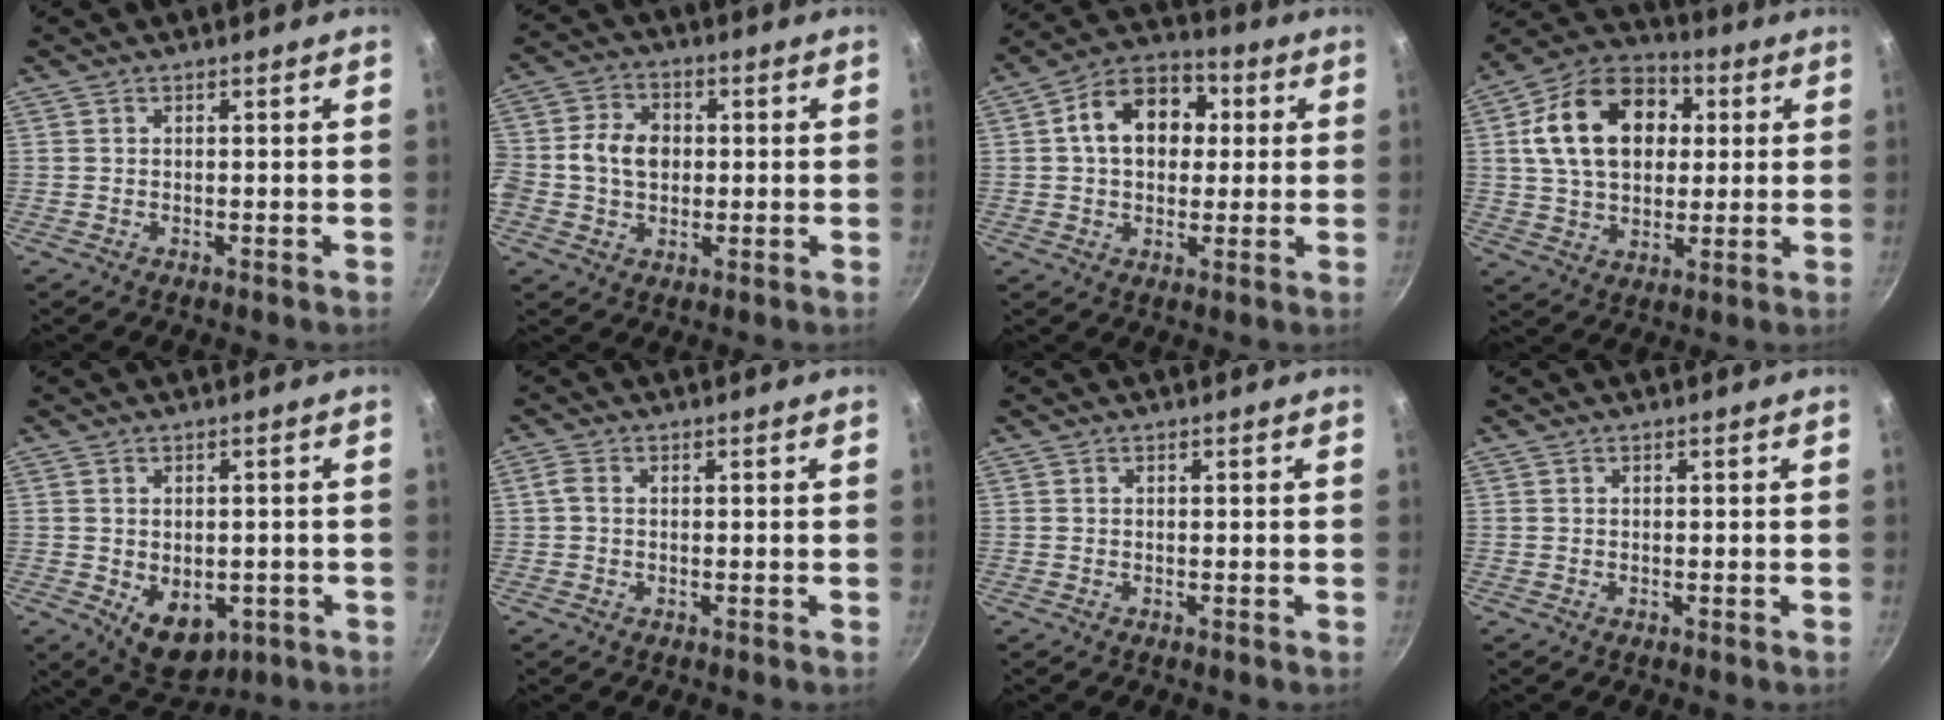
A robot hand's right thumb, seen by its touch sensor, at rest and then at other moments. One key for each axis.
{"total": 9.4, "fx": 0.1, "fy": 7.5, "fz": 5.7, "tx": -0.086, "ty": 0.013, "tz": -0.016}
{"total": 13.2, "fx": 2.2, "fy": 9.6, "fz": 8.8, "tx": -0.099, "ty": 0.023, "tz": 0.017}
{"total": 18.6, "fx": 4.0, "fy": 13.3, "fz": 12.4, "tx": -0.182, "ty": 0.019, "tz": 0.055}
{"total": 8.4, "fx": -1.9, "fy": 5.8, "fz": 5.8, "tx": -0.060, "ty": -0.007, "tz": -0.008}
{"total": 1.8, "fx": 0.1, "fy": 1.2, "fz": 1.3, "tx": -0.030, "ty": 0.005, "tz": 0.000}
{"total": 0.0}
{"total": 0.0}